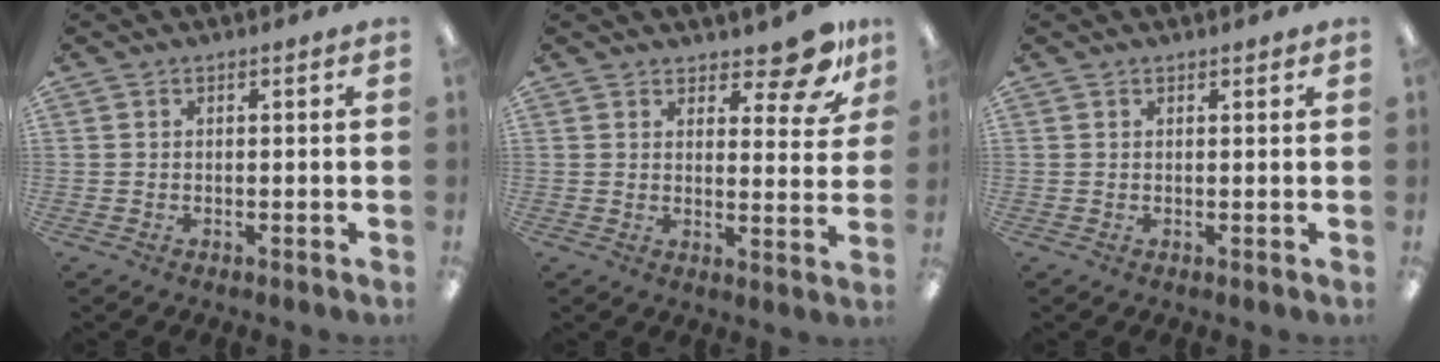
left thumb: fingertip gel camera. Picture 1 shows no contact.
{"total": 10.0, "force": [8.1, 3.2, 4.9], "torque": [-0.054, -0.059, 0.139]}
{"total": 0.5, "force": [0.5, 0.1, 0.1], "torque": [0.006, -0.002, 0.007]}